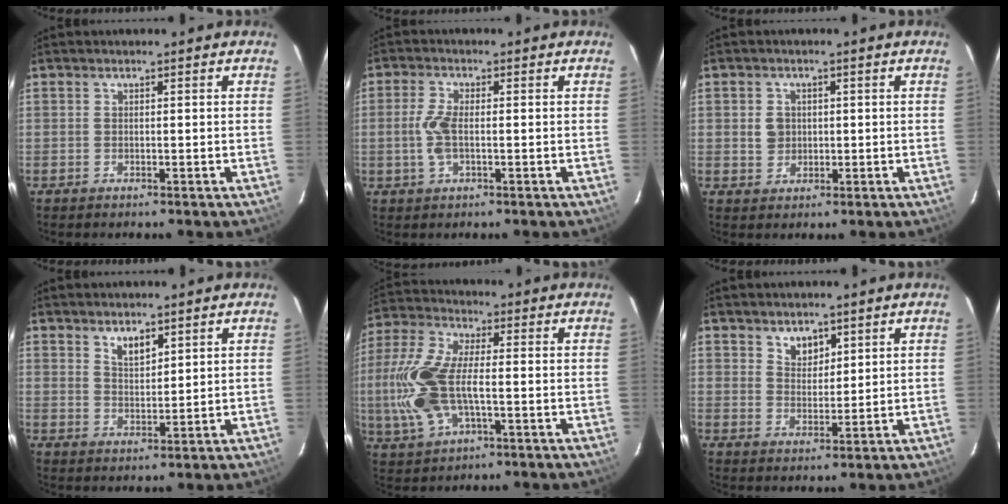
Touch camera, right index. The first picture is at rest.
{"total": 4.9, "force": [-0.7, 1.9, 4.4], "torque": [-0.097, 0.000, -0.013]}
{"total": 3.2, "force": [0.2, 3.0, 1.1], "torque": [-0.018, 0.007, 0.006]}
{"total": 3.9, "force": [2.6, 1.7, 2.3], "torque": [-0.038, -0.001, 0.048]}
{"total": 14.6, "force": [-2.1, 6.7, 12.8], "torque": [-0.294, 0.003, -0.043]}
{"total": 4.1, "force": [2.7, 2.6, 1.7], "torque": [-0.022, 0.001, 0.048]}